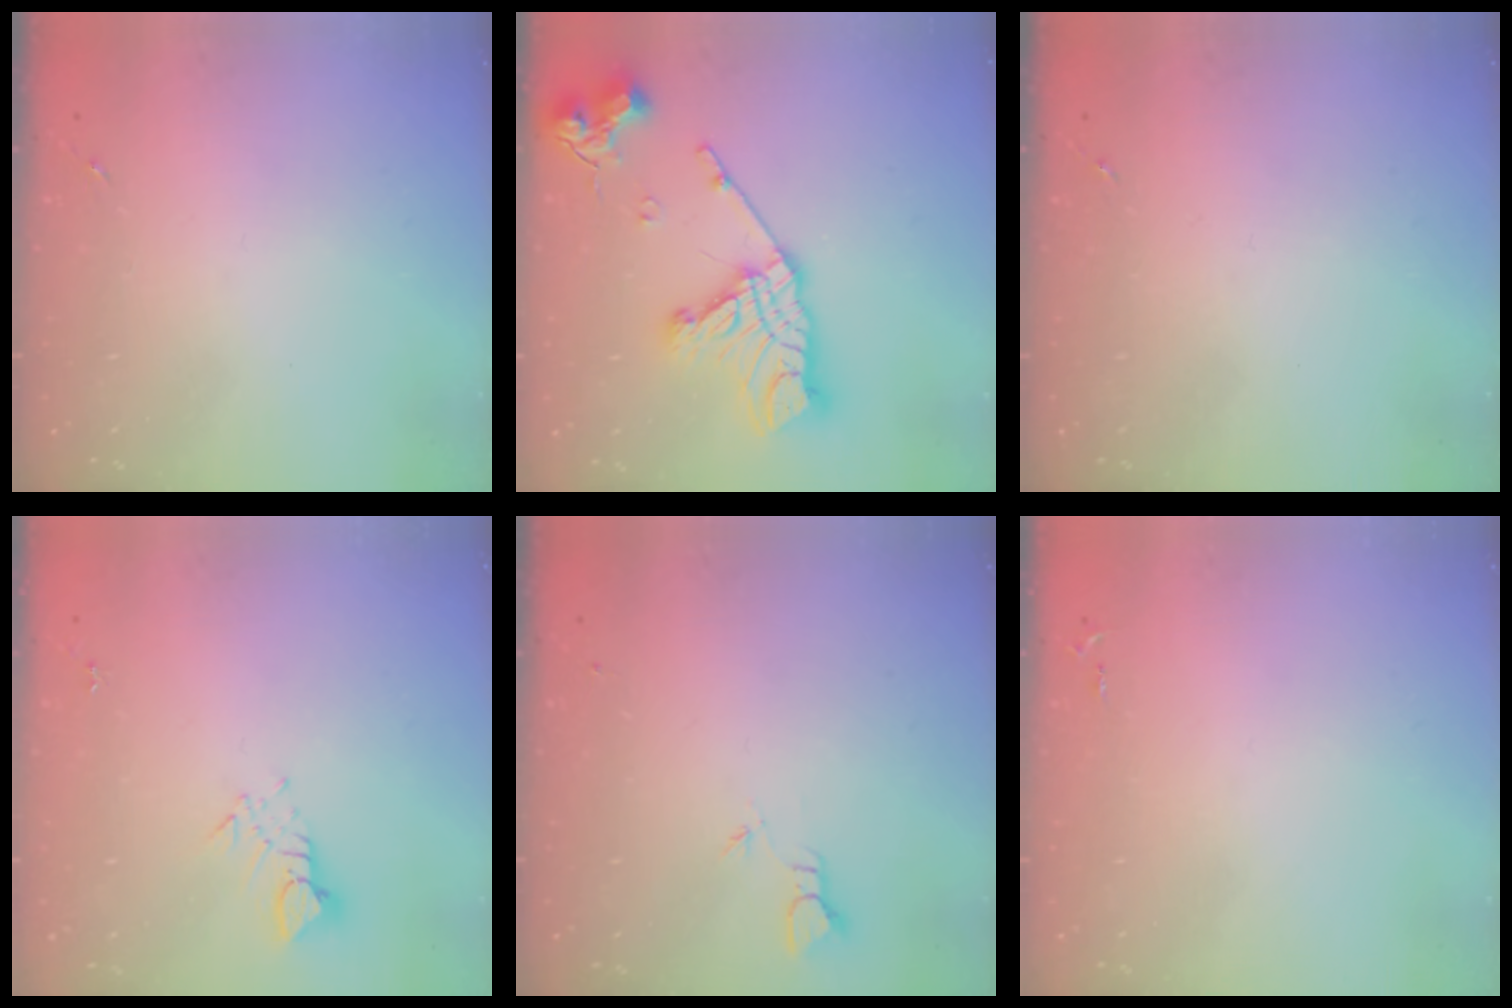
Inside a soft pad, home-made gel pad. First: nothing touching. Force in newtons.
{"total": 20.7, "press": 20.6, "slide": 1.9}
{"total": 0.0}
{"total": 3.5, "press": 3.5, "slide": 0.3}
{"total": 1.8, "press": 1.8, "slide": 0.0}
{"total": 2.6, "press": 2.6, "slide": 0.3}